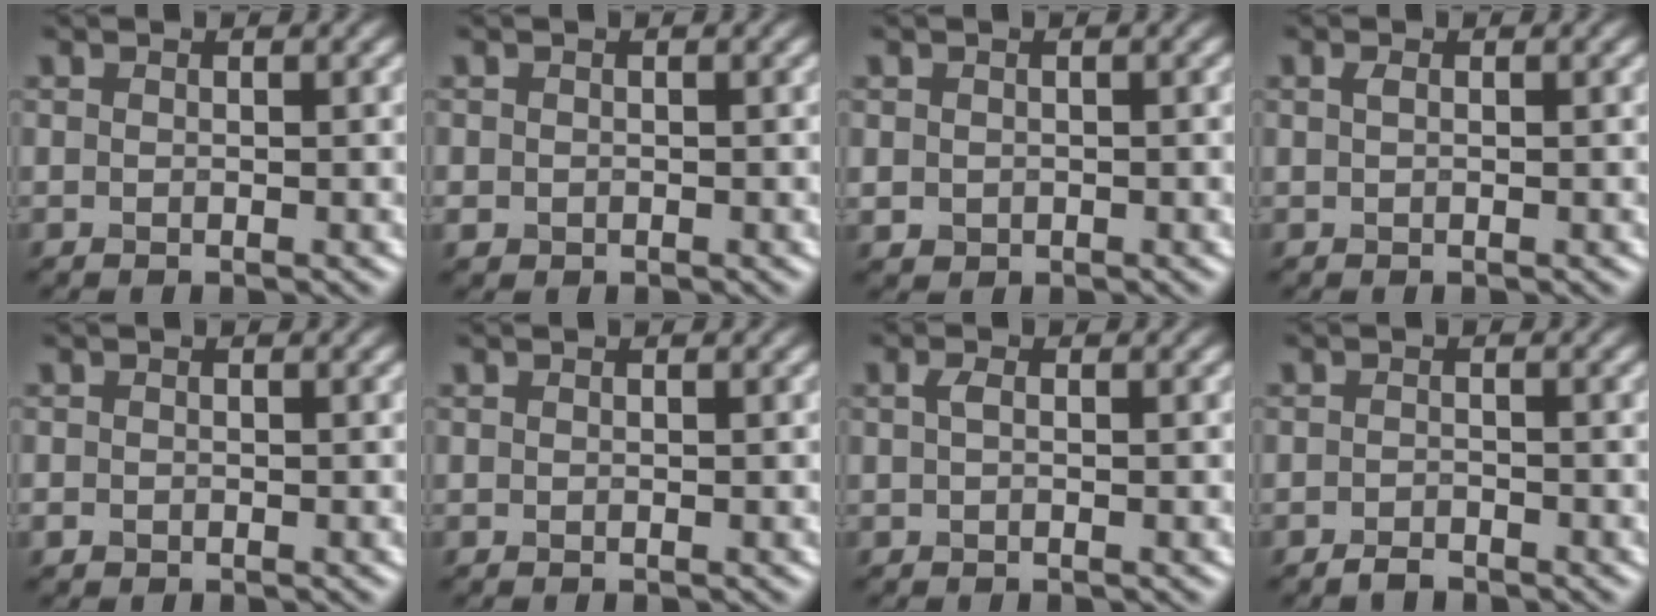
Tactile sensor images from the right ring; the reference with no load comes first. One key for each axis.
{"total": 0.8, "fx": -0.1, "fy": 0.7, "fz": 0.2, "tx": 0.002, "ty": -0.005, "tz": -0.005}
{"total": 0.9, "fx": 0.1, "fy": 0.9, "fz": 0.3, "tx": -0.001, "ty": -0.005, "tz": 0.002}
{"total": 0.5, "fx": 0.2, "fy": 0.2, "fz": 0.4, "tx": -0.012, "ty": 0.003, "tz": 0.004}
{"total": 0.7, "fx": -0.3, "fy": 0.5, "fz": 0.2, "tx": 0.000, "ty": -0.005, "tz": -0.006}
{"total": 0.0}
{"total": 0.8, "fx": 0.1, "fy": 0.3, "fz": 0.7, "tx": -0.019, "ty": 0.001, "tz": 0.001}
{"total": 1.3, "fx": -1.1, "fy": 0.4, "fz": 0.5, "tx": -0.007, "ty": 0.001, "tz": -0.022}